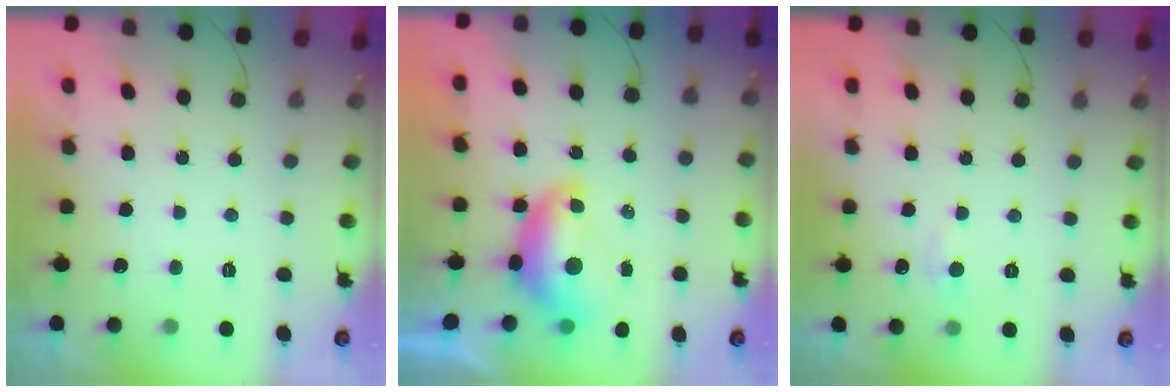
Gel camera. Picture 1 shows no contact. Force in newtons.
{"total": 9.2, "press": 9.1, "slide": 0.9}
{"total": 2.5, "press": 2.4, "slide": 0.4}